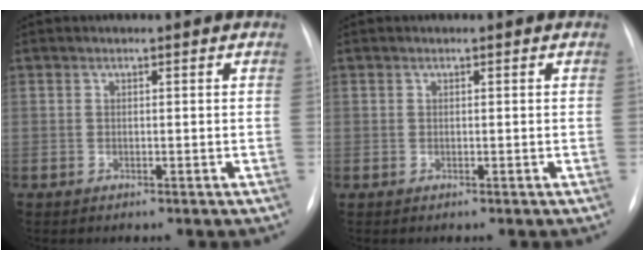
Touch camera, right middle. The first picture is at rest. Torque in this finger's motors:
{"motor_torque": [-1.30, -0.78, -0.01, 0.02]}